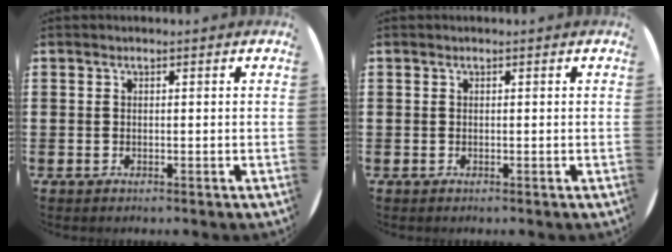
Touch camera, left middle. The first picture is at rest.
{"total": 0.0}